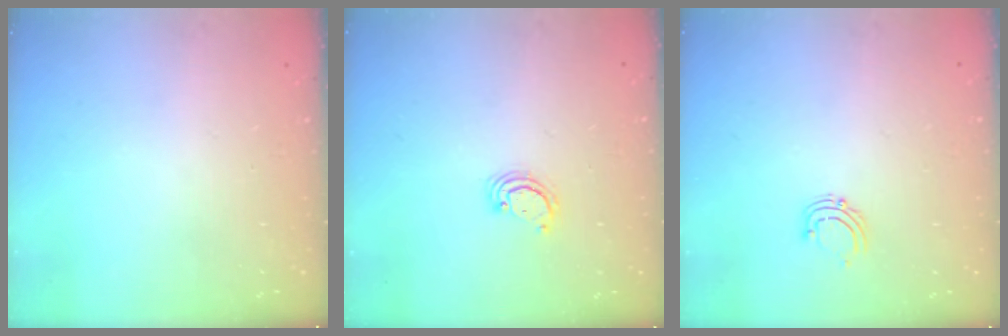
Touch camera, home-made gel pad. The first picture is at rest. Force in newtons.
{"total": 2.6, "press": 2.6, "slide": 0.3}
{"total": 4.1, "press": 4.0, "slide": 0.4}